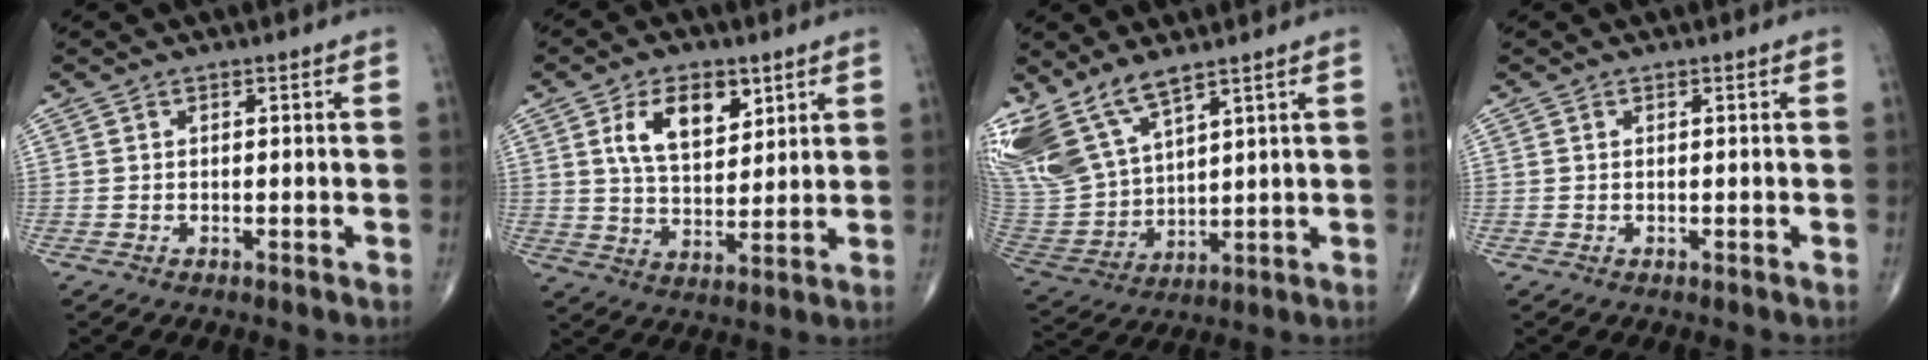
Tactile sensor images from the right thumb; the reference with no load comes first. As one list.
[{"total": 11.0, "force": [4.8, 6.1, 7.8], "torque": [-0.111, -0.021, 0.089]}, {"total": 15.8, "force": [10.7, 6.4, 9.8], "torque": [-0.207, -0.041, 0.231]}, {"total": 0.0}]